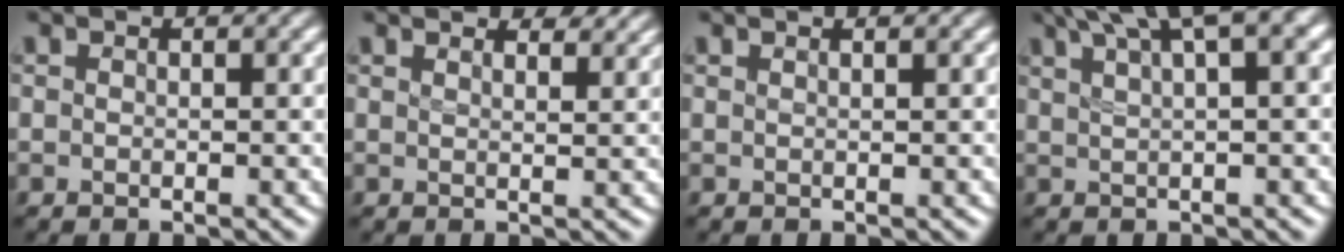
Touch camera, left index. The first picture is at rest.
{"total": 4.7, "force": [4.1, 1.3, 1.9], "torque": [-0.013, 0.016, 0.029]}
{"total": 1.1, "force": [0.7, 0.4, 0.8], "torque": [-0.002, 0.000, -0.001]}
{"total": 7.1, "force": [4.5, 1.6, 5.3], "torque": [-0.073, 0.026, 0.071]}